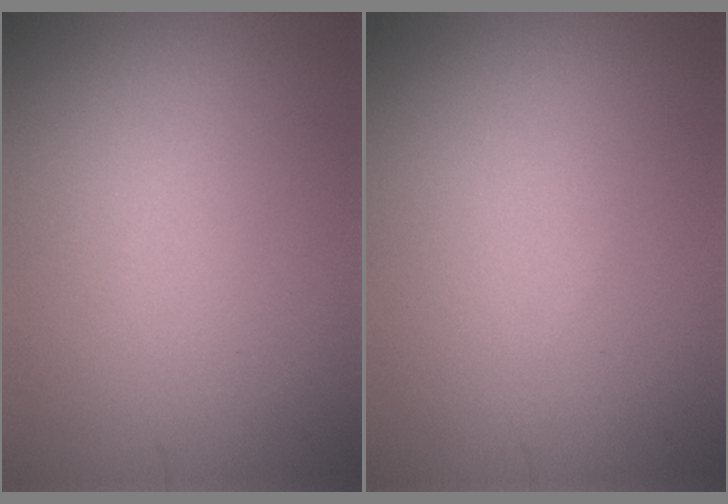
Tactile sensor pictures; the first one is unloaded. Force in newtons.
{"total": 0.0}